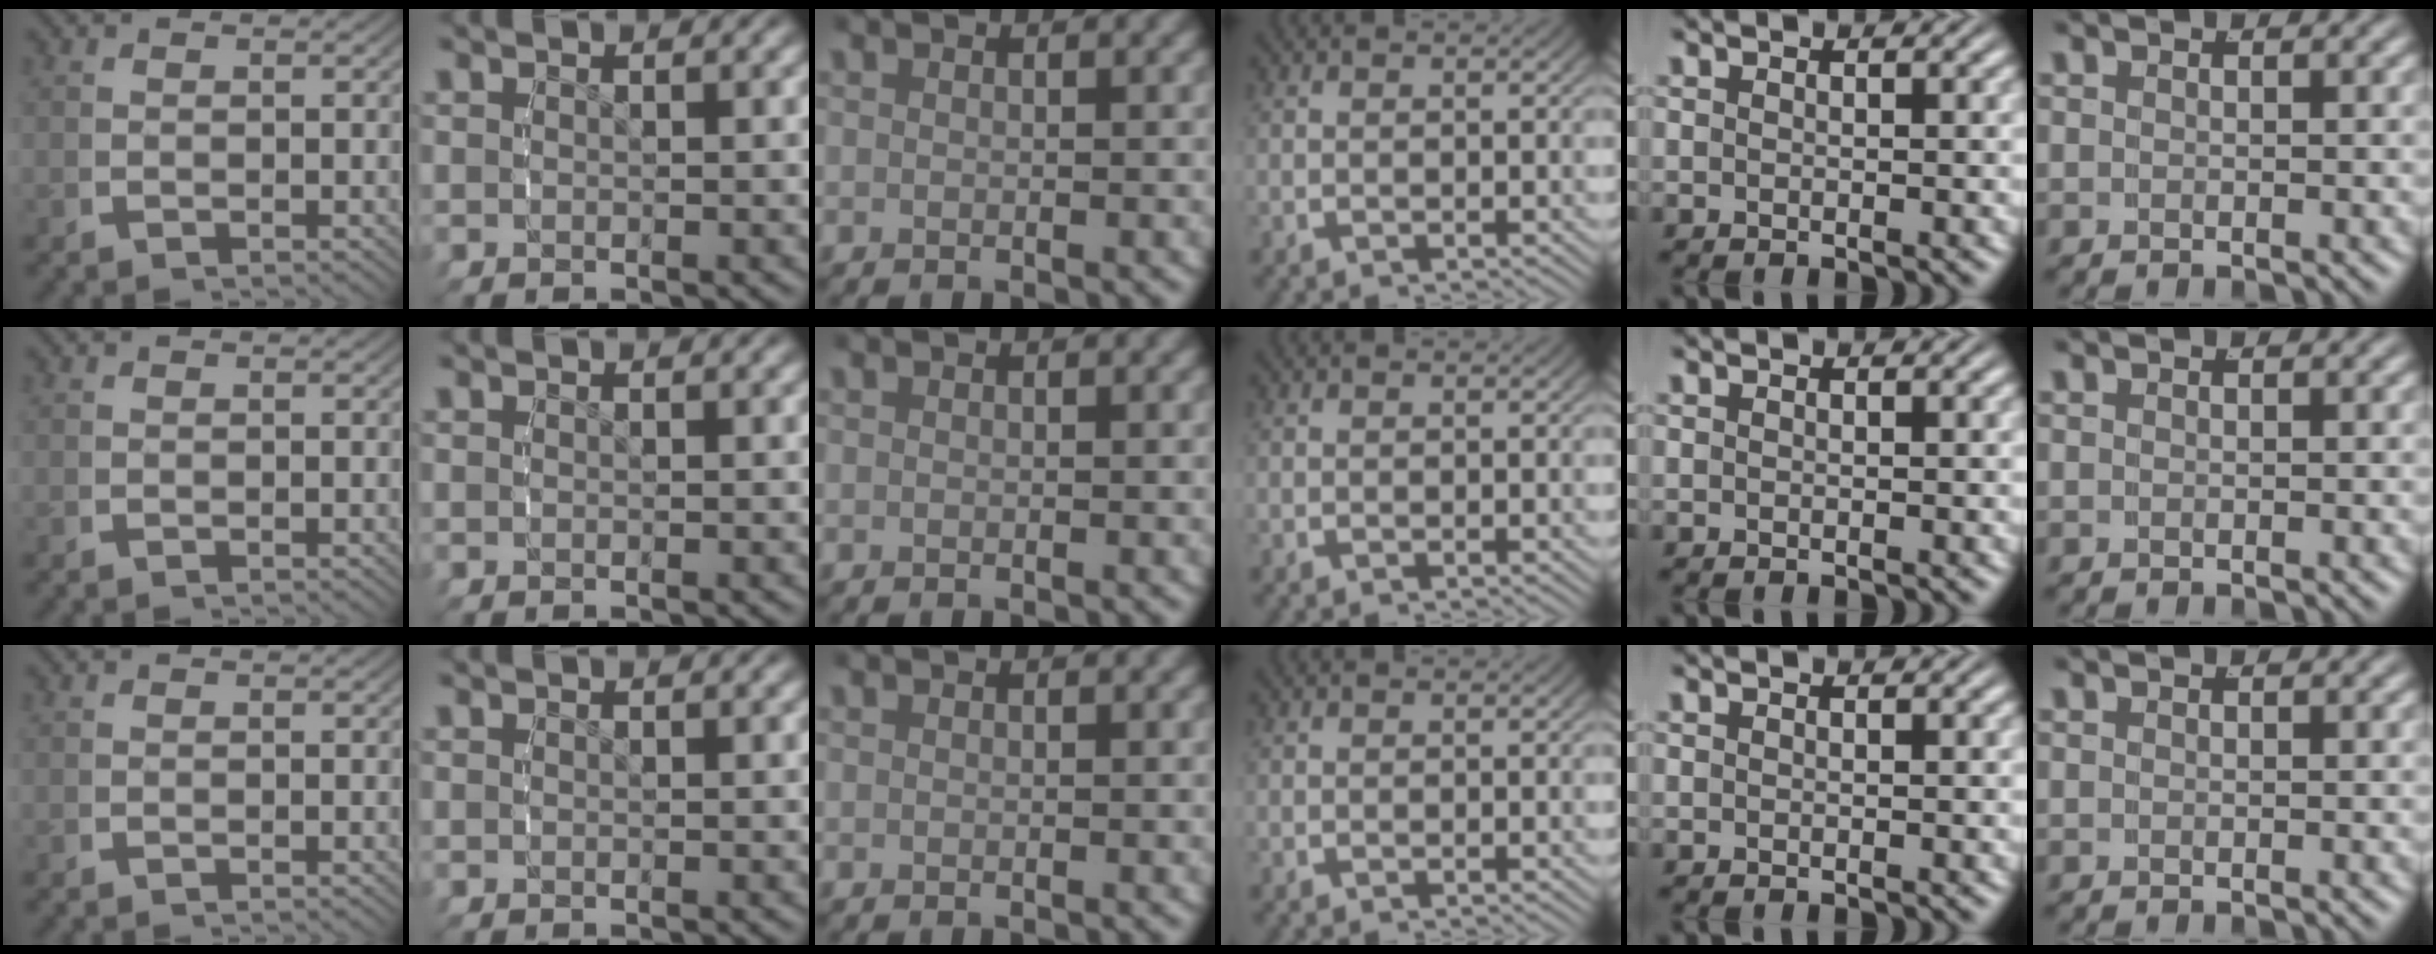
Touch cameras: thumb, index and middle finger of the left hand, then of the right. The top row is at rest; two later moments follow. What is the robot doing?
{"motion": "reach", "object": "pencil case"}